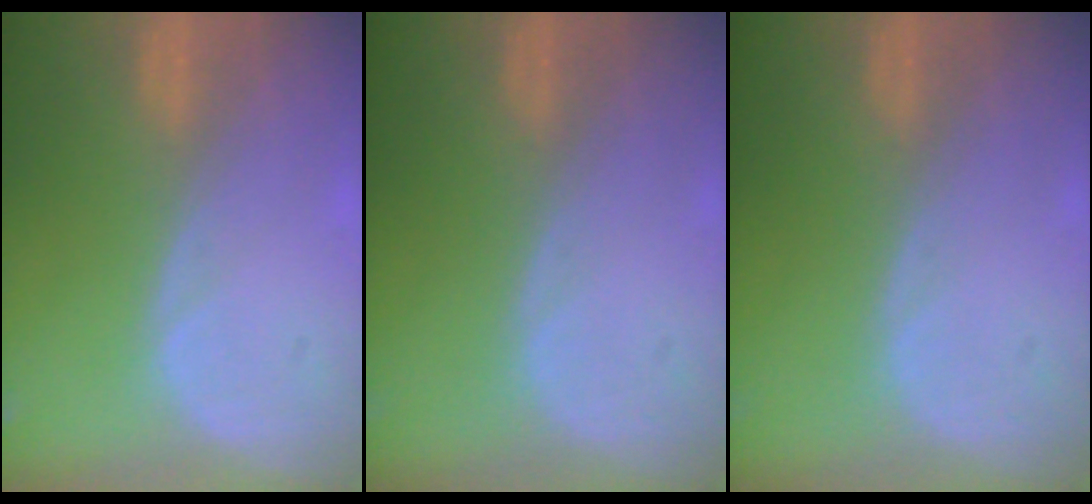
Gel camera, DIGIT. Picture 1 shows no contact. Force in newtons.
{"total": 0.0}
{"total": 0.0}